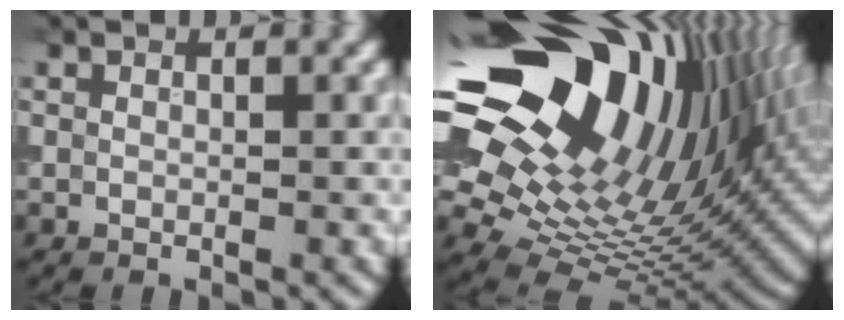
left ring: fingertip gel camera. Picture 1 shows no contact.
{"total": 20.8, "force": [8.9, 12.1, 14.3], "torque": [-0.255, 0.015, 0.175]}